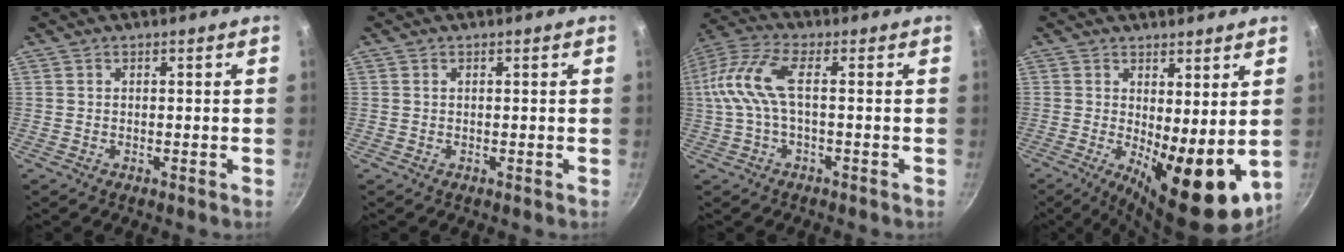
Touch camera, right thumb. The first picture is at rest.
{"total": 0.0}
{"total": 9.9, "force": [0.4, 3.7, 9.1], "torque": [-0.229, 0.032, 0.006]}
{"total": 15.0, "force": [-1.1, 5.8, 13.8], "torque": [-0.203, -0.031, 0.005]}